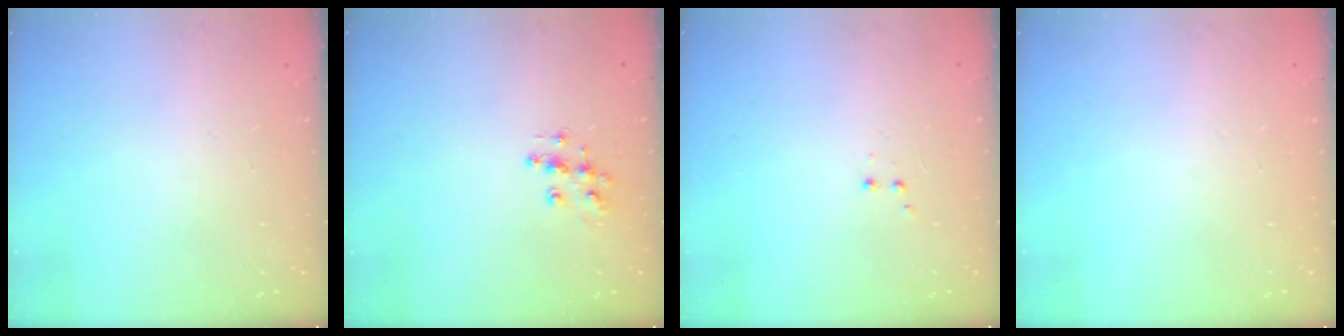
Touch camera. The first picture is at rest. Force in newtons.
{"total": 9.0, "press": 9.0, "slide": 0.5}
{"total": 2.0, "press": 1.8, "slide": 0.9}
{"total": 0.0}